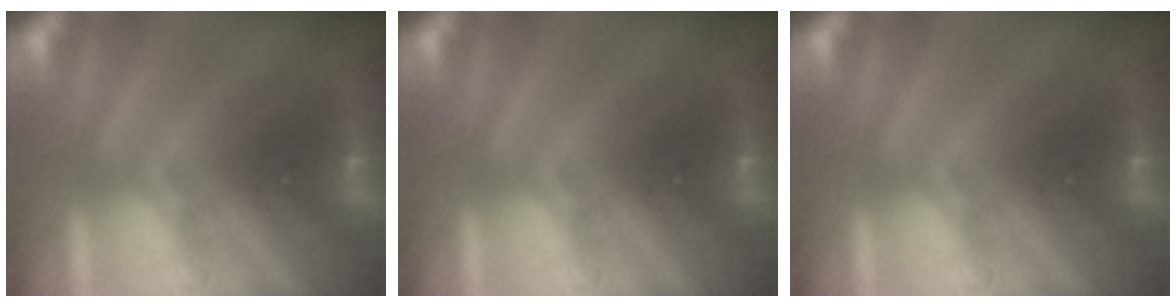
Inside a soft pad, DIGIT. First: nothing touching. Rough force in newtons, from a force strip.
{"total": 0.0}
{"total": 0.0}